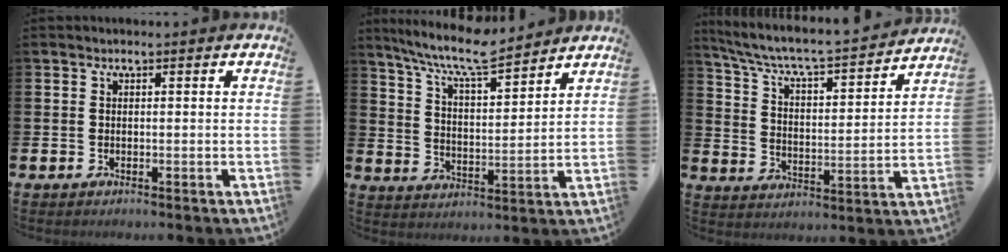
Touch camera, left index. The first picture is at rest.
{"total": 8.7, "force": [7.9, 0.9, 3.5], "torque": [-0.088, -0.047, 0.140]}
{"total": 6.3, "force": [5.8, 0.6, 2.3], "torque": [-0.078, -0.048, 0.092]}